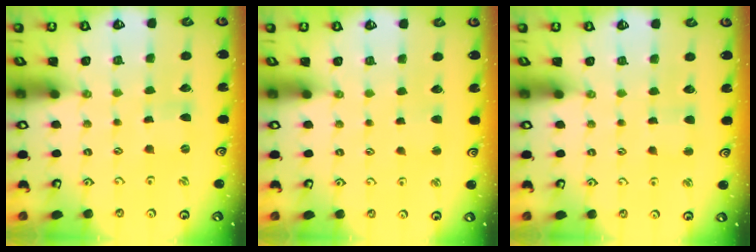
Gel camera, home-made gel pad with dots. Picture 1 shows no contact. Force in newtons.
{"total": 2.5, "press": 2.5, "slide": 0.3}
{"total": 3.3, "press": 3.3, "slide": 0.3}